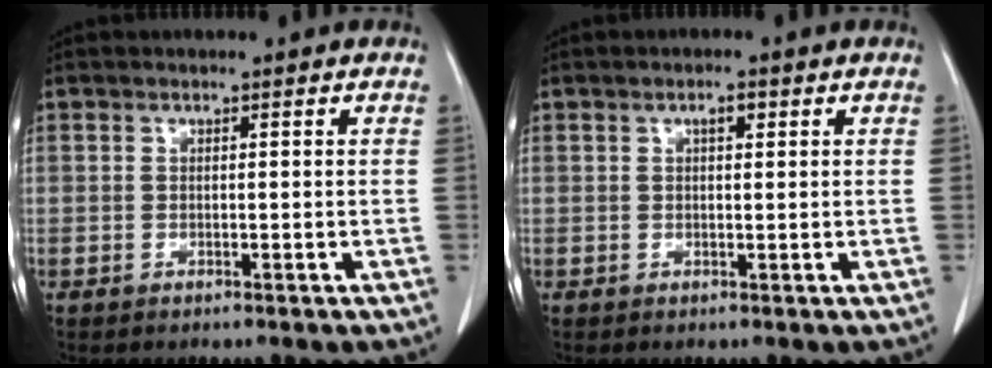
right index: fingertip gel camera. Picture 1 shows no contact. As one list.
[{"total": 1.5, "force": [0.7, 0.5, 1.3], "torque": [-0.022, 0.002, 0.009]}]